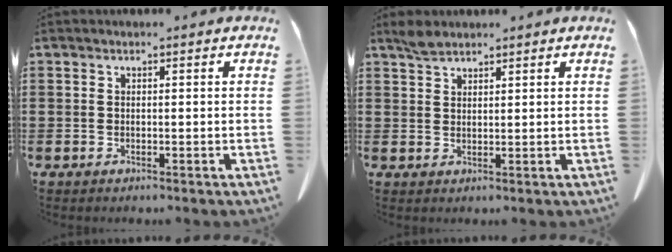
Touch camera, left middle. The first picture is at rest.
{"total": 2.3, "force": [2.0, 0.7, 0.9], "torque": [-0.024, 0.001, 0.039]}